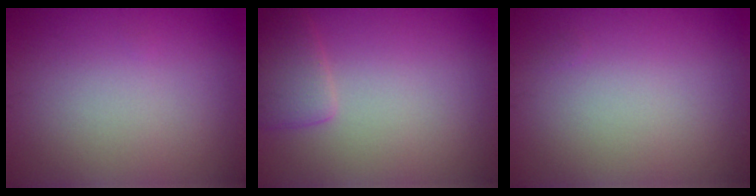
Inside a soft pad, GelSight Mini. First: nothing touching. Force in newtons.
{"total": 2.2, "press": 2.1, "slide": 0.2}
{"total": 0.0}